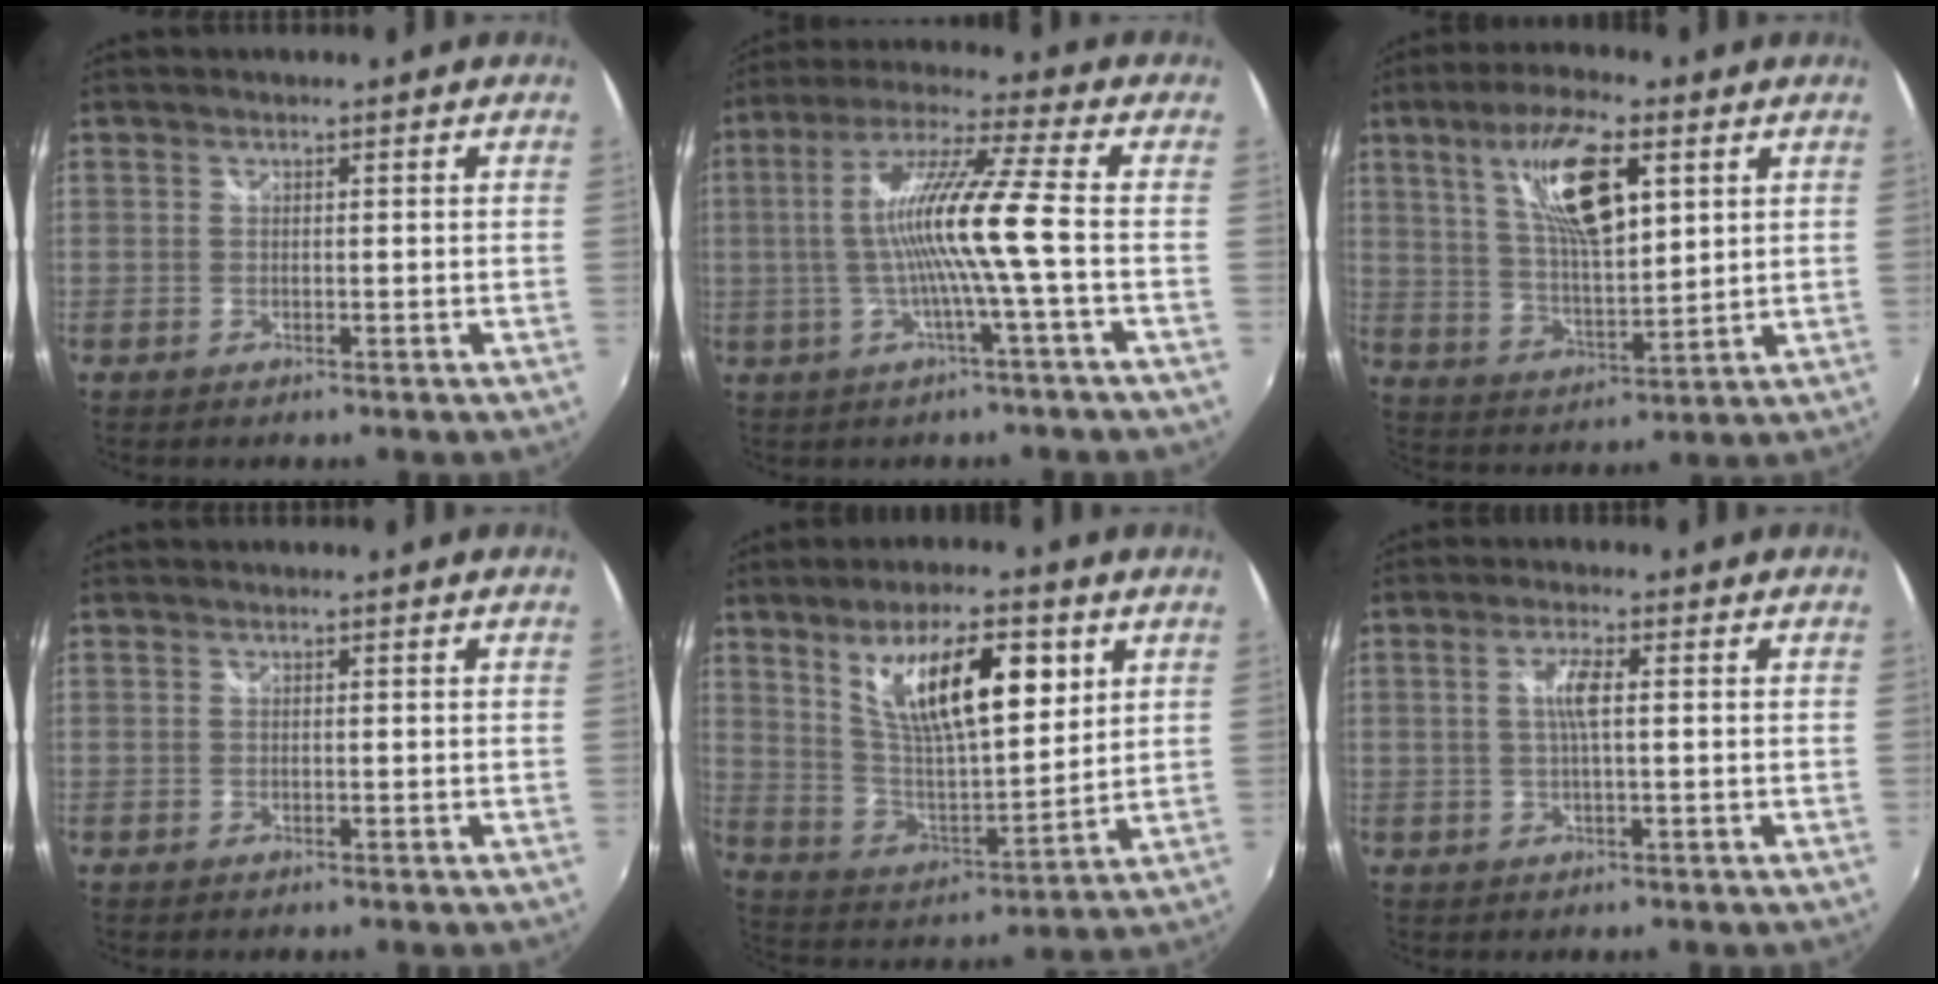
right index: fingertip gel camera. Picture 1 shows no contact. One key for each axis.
{"total": 12.2, "fx": -1.6, "fy": -1.6, "fz": 12.0, "tx": -0.220, "ty": 0.003, "tz": -0.026}
{"total": 13.9, "fx": 5.9, "fy": 4.5, "fz": 11.8, "tx": -0.213, "ty": 0.008, "tz": 0.113}
{"total": 0.0}
{"total": 17.1, "fx": 7.4, "fy": 5.6, "fz": 14.4, "tx": -0.240, "ty": 0.001, "tz": 0.142}
{"total": 3.8, "fx": 0.4, "fy": 0.4, "fz": 3.7, "tx": -0.072, "ty": 0.001, "tz": 0.007}